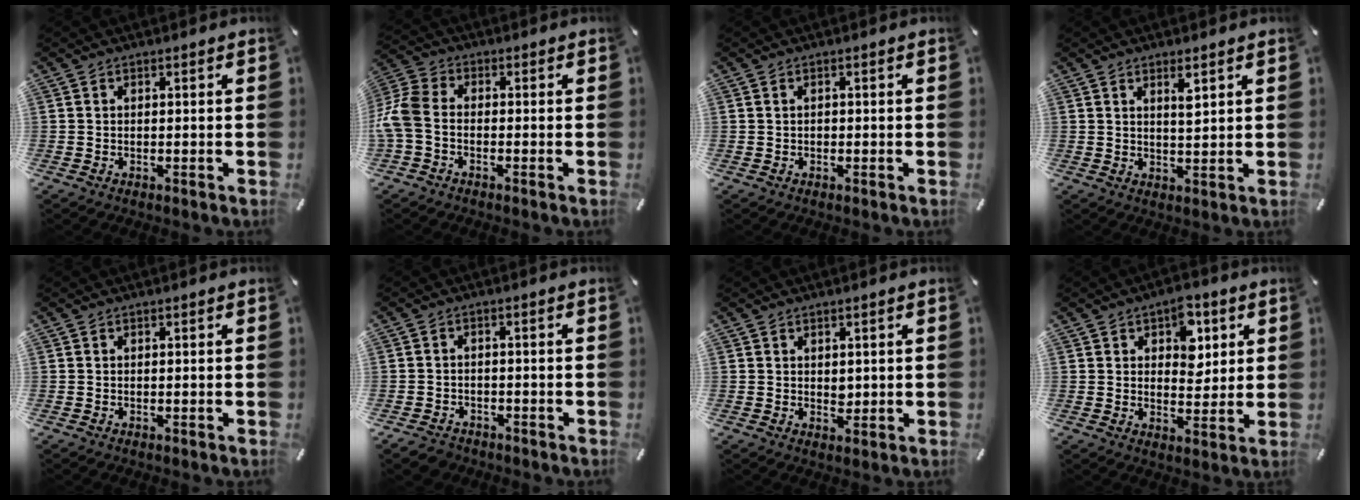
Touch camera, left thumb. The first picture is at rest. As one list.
[{"total": 6.8, "force": [-1.5, 4.3, 5.0], "torque": [-0.115, 0.005, -0.026]}, {"total": 0.7, "force": [0.0, 0.5, 0.5], "torque": [-0.010, 0.004, -0.002]}, {"total": 3.5, "force": [2.2, 0.8, 2.7], "torque": [-0.042, -0.009, 0.034]}, {"total": 0.0}, {"total": 2.6, "force": [-2.0, 1.5, 0.5], "torque": [-0.015, 0.010, -0.043]}, {"total": 1.8, "force": [0.6, 1.5, 0.9], "torque": [-0.003, -0.004, 0.007]}, {"total": 7.5, "force": [3.4, 5.2, 4.3], "torque": [-0.034, -0.015, 0.050]}]